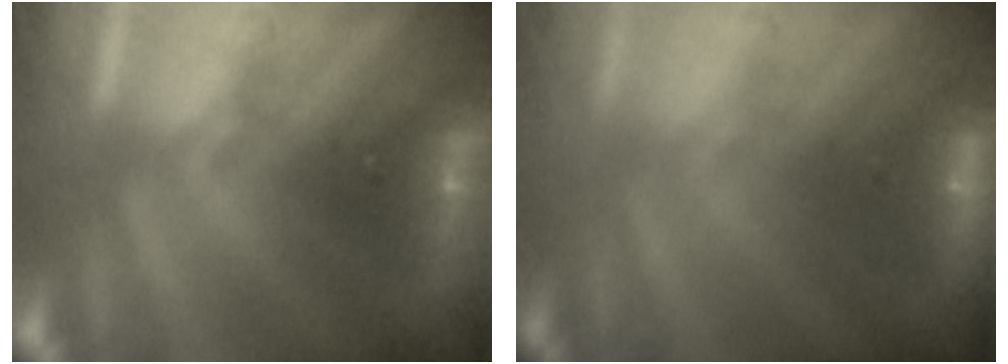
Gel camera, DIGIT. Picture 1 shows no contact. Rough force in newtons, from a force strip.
{"total": 2.4}